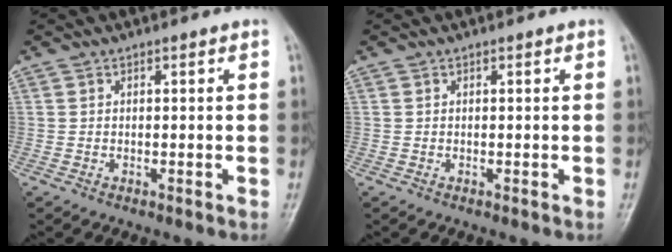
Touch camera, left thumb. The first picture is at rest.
{"total": 0.0}